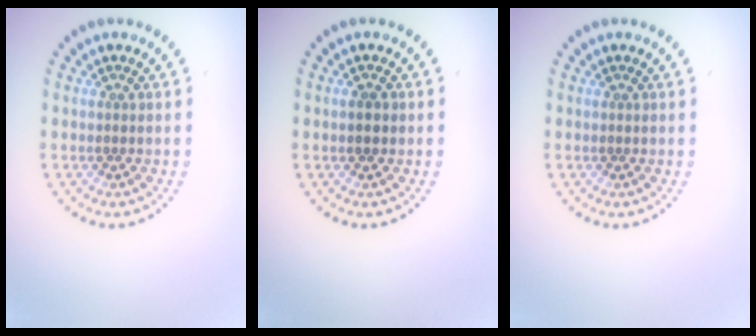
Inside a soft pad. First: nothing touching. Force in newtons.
{"total": 1.9, "press": 1.9, "slide": 0.1}
{"total": 0.0}